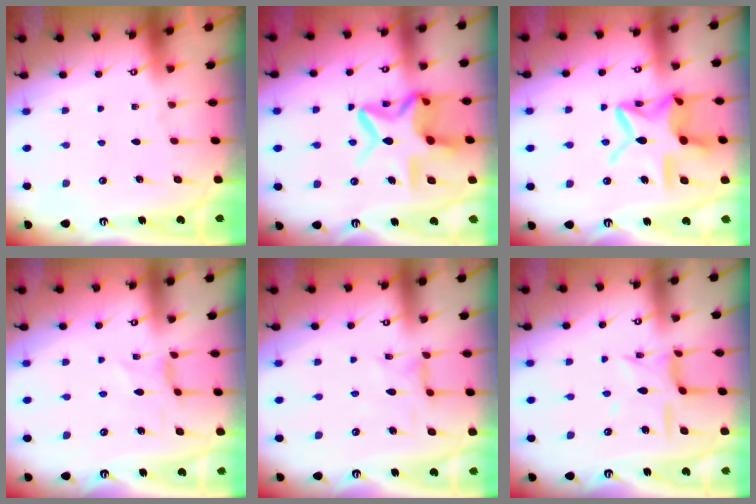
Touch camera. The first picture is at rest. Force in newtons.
{"total": 16.2, "press": 16.1, "slide": 2.1}
{"total": 16.5, "press": 16.4, "slide": 1.4}
{"total": 0.9, "press": 0.8, "slide": 0.3}
{"total": 1.9, "press": 1.9, "slide": 0.3}
{"total": 8.4, "press": 8.3, "slide": 0.5}